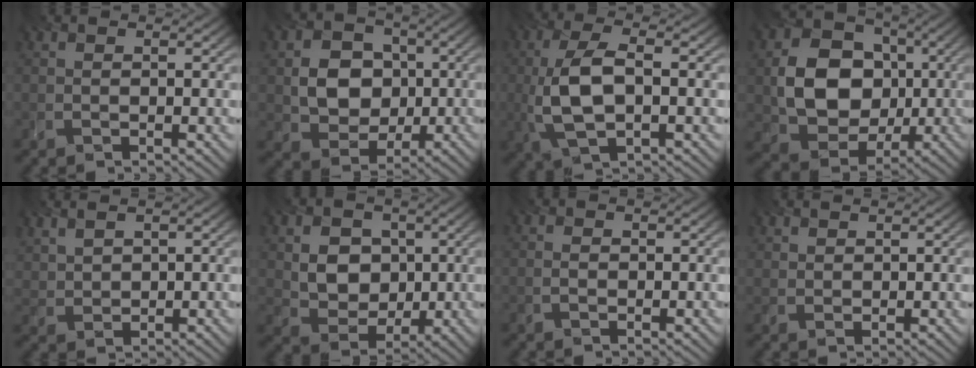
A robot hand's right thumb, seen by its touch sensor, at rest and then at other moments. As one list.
[{"total": 7.3, "force": [0.0, 6.3, 3.8], "torque": [-0.083, 0.000, -0.012]}, {"total": 8.2, "force": [-0.8, 3.7, 7.2], "torque": [-0.171, 0.004, -0.017]}, {"total": 11.4, "force": [0.0, 9.4, 6.5], "torque": [-0.148, -0.004, 0.001]}, {"total": 2.4, "force": [1.9, 1.1, 1.0], "torque": [-0.032, 0.005, 0.047]}, {"total": 6.2, "force": [0.9, 5.1, 3.3], "torque": [-0.076, -0.004, 0.011]}, {"total": 0.6, "force": [-0.1, 0.4, 0.4], "torque": [-0.008, 0.000, -0.003]}, {"total": 1.6, "force": [1.4, 0.6, 0.1], "torque": [-0.007, 0.004, 0.035]}]